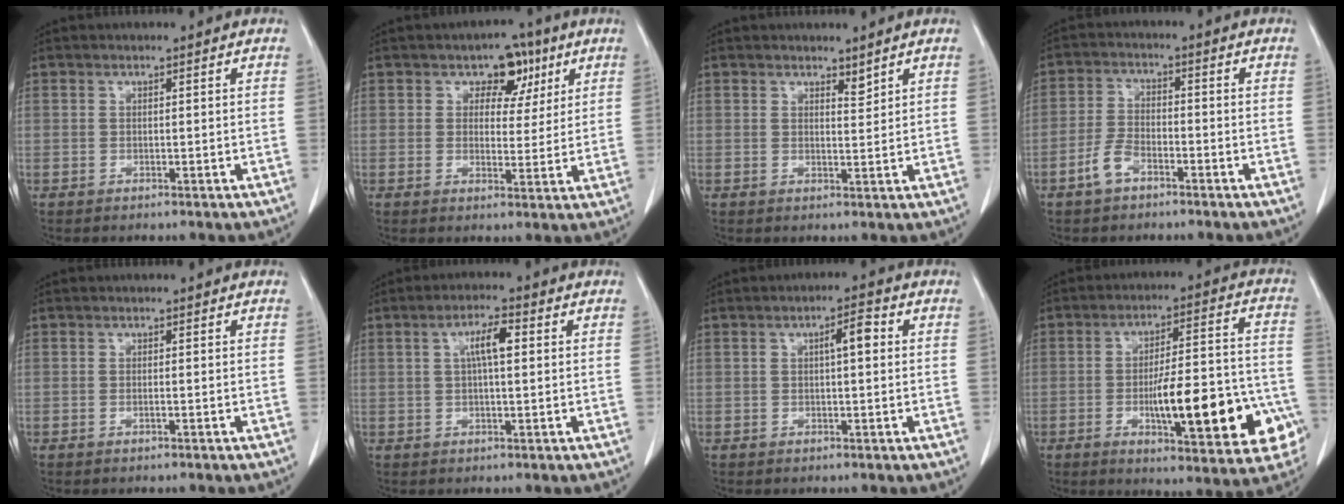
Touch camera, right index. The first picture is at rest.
{"total": 7.5, "force": [3.3, 5.0, 4.5], "torque": [-0.061, 0.021, 0.052]}
{"total": 1.9, "force": [1.5, 0.7, 0.9], "torque": [-0.019, -0.006, 0.030]}
{"total": 5.1, "force": [-3.0, 2.6, 3.2], "torque": [-0.077, 0.008, -0.059]}
{"total": 0.9, "force": [-0.2, 0.3, 0.8], "torque": [-0.020, 0.002, -0.002]}
{"total": 5.1, "force": [1.1, 1.3, 4.8], "torque": [-0.093, 0.013, 0.022]}
{"total": 4.1, "force": [0.8, 1.2, 3.9], "torque": [-0.068, 0.018, 0.013]}
{"total": 21.3, "force": [-6.6, 5.3, 19.5], "torque": [-0.218, 0.023, -0.077]}